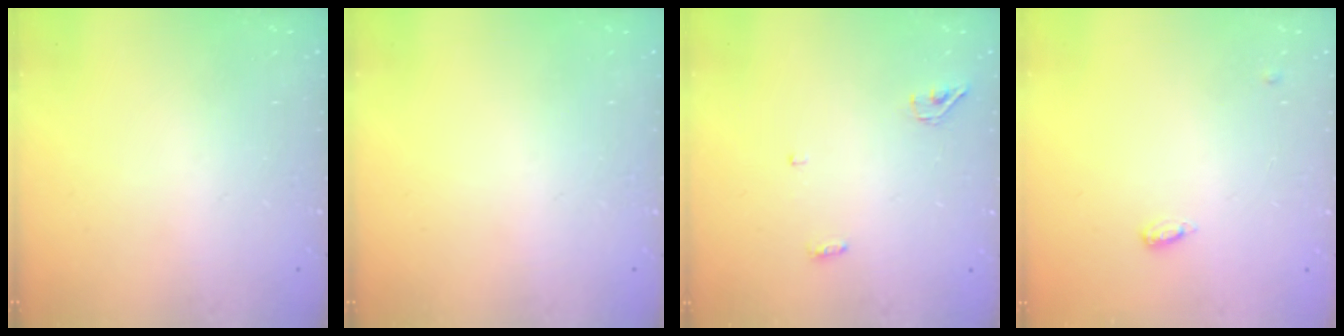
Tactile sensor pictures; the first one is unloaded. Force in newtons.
{"total": 0.0}
{"total": 3.7, "press": 3.6, "slide": 0.9}
{"total": 3.6, "press": 3.5, "slide": 0.7}